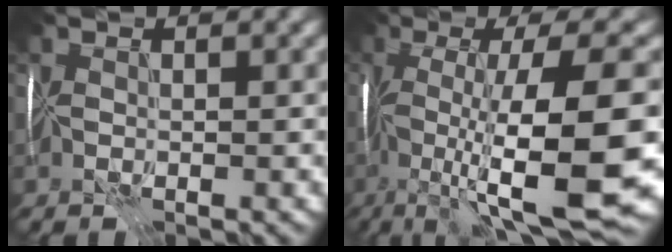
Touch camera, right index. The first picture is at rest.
{"total": 15.0, "force": [-3.2, 3.4, 14.2], "torque": [-0.227, 0.003, -0.046]}